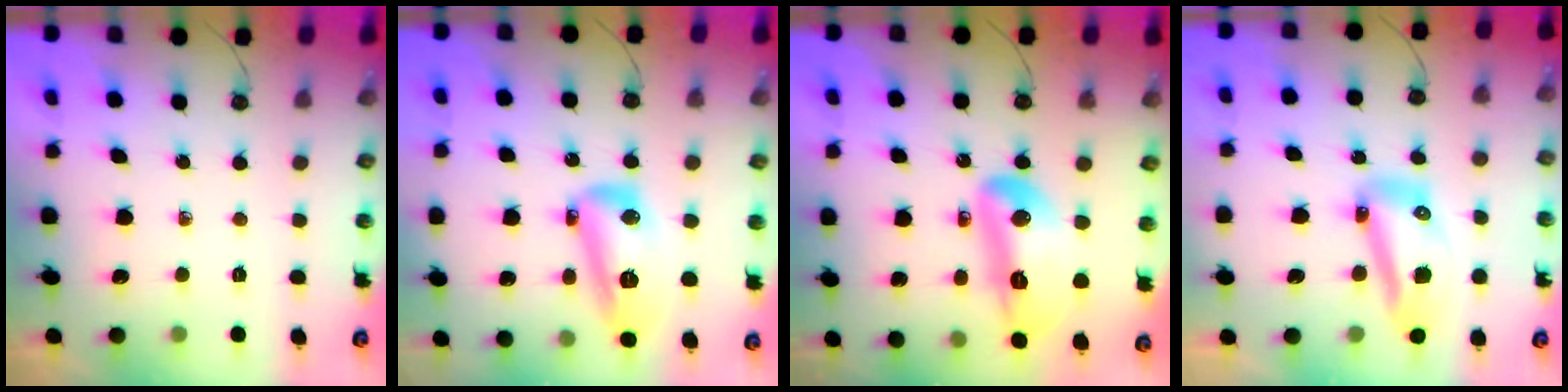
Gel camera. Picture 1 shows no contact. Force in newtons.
{"total": 14.9, "press": 14.8, "slide": 1.2}
{"total": 15.5, "press": 15.4, "slide": 2.0}
{"total": 13.2, "press": 13.1, "slide": 1.4}